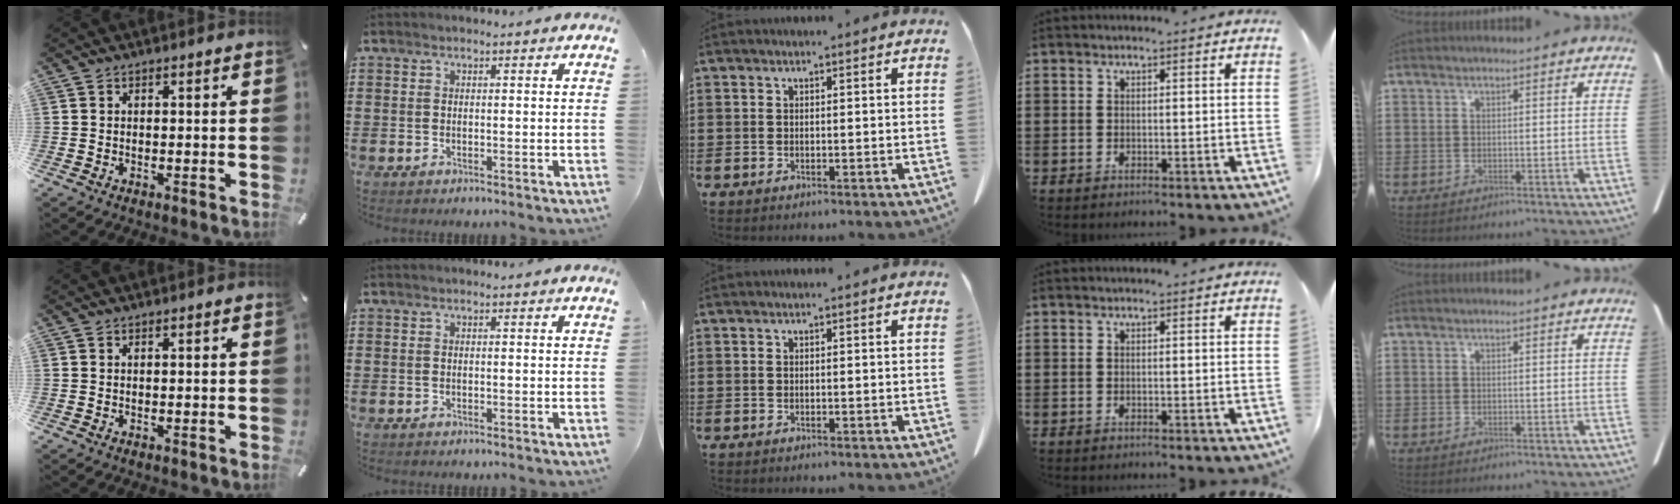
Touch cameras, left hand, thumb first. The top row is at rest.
{}